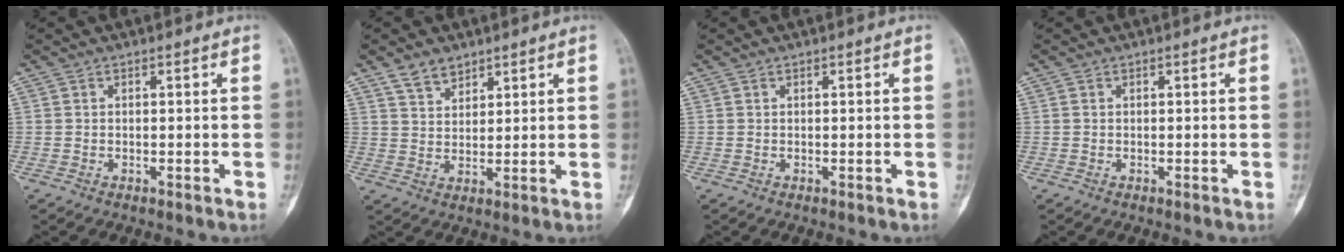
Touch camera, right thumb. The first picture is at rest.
{"total": 4.7, "force": [3.5, 2.6, 1.8], "torque": [-0.015, -0.022, 0.070]}
{"total": 0.0}
{"total": 0.0}